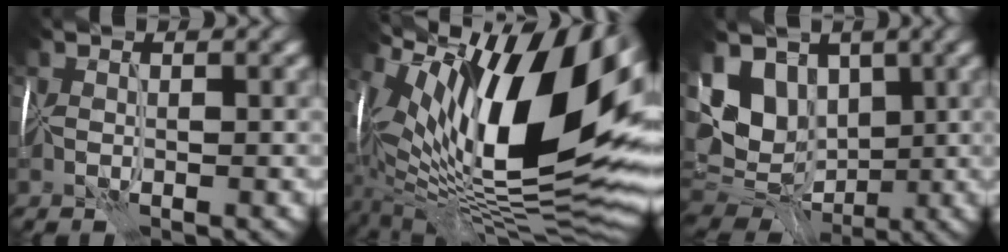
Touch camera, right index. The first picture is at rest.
{"total": 16.6, "force": [4.8, 6.5, 14.4], "torque": [-0.247, 0.020, 0.068]}
{"total": 11.0, "force": [2.1, 8.0, 7.3], "torque": [-0.136, 0.008, 0.030]}